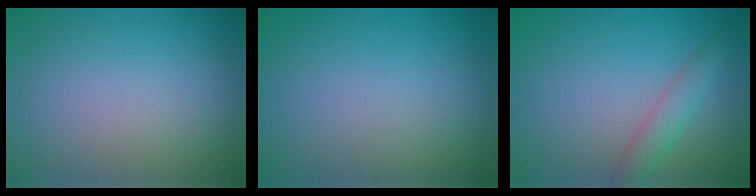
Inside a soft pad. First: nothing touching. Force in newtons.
{"total": 0.0}
{"total": 2.3, "press": 2.3, "slide": 0.0}